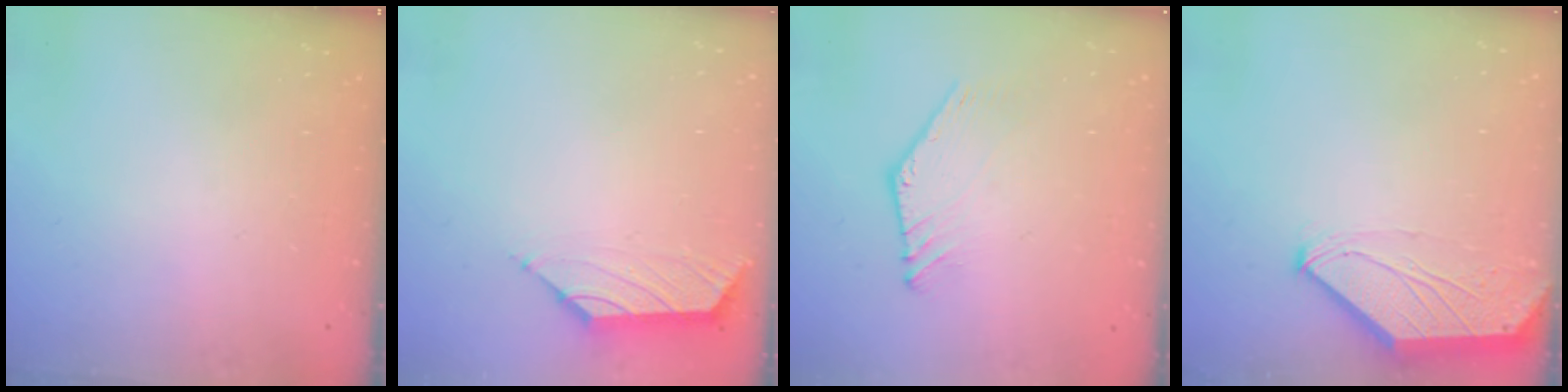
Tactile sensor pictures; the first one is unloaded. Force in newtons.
{"total": 1.6, "press": 1.4, "slide": 0.6}
{"total": 2.4, "press": 2.4, "slide": 0.1}
{"total": 0.0}